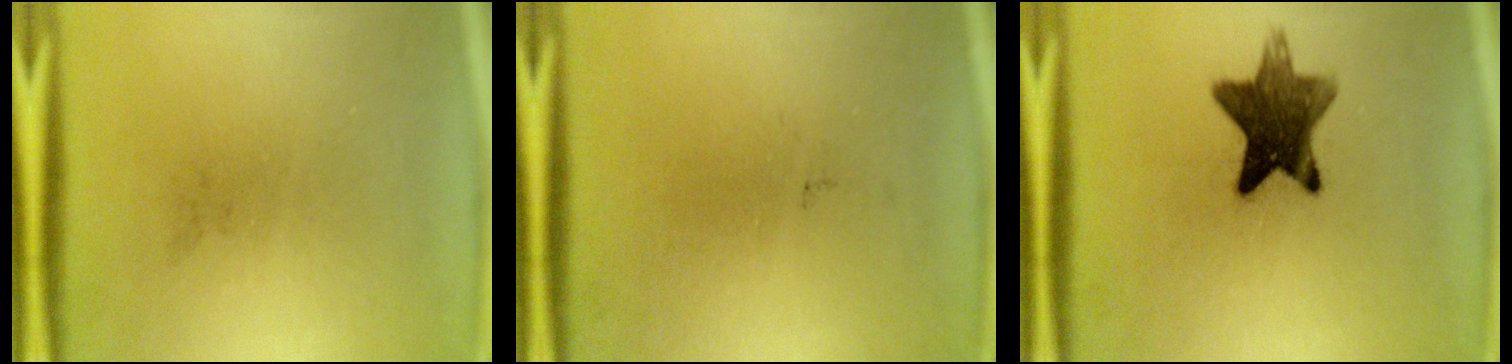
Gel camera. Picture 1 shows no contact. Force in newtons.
{"total": 0.0}
{"total": 11.4}